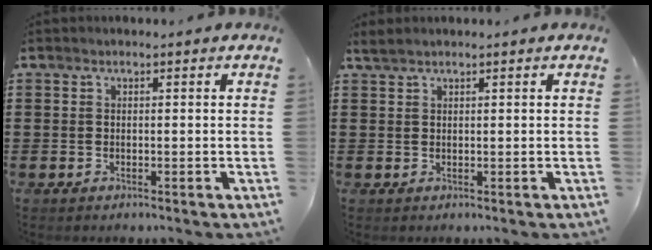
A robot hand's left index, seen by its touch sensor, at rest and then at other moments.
{"total": 1.1, "force": [0.8, 0.1, 0.7], "torque": [-0.014, 0.000, 0.016]}